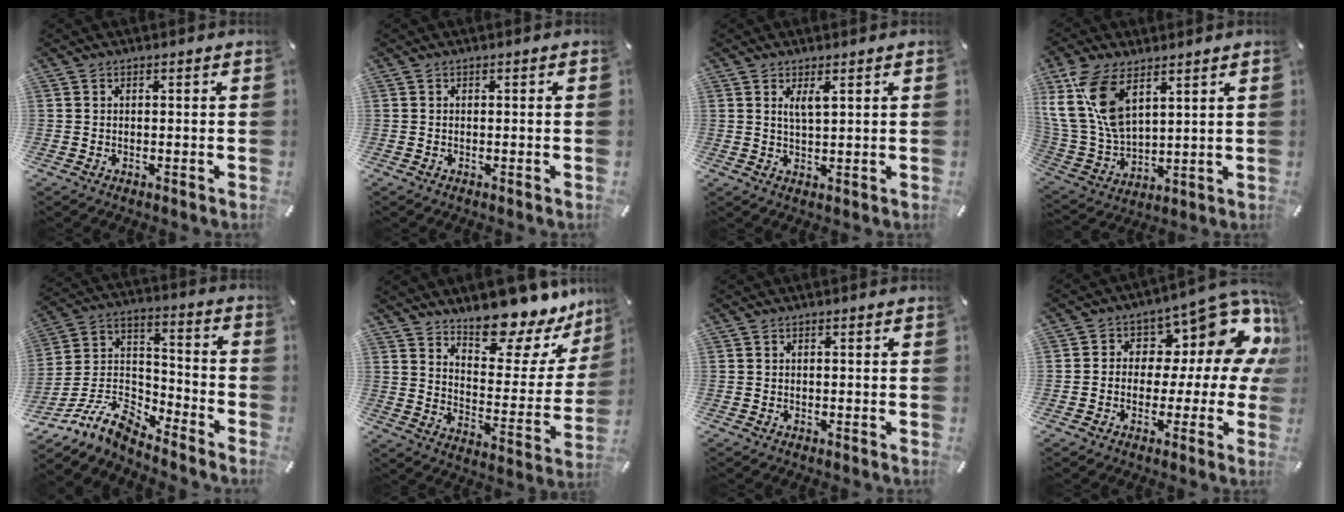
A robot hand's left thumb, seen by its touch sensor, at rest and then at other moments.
{"total": 0.0}
{"total": 2.8, "force": [1.7, 0.6, 2.2], "torque": [-0.040, -0.001, 0.027]}
{"total": 15.5, "force": [8.0, 8.5, 10.2], "torque": [-0.257, -0.034, 0.144]}
{"total": 12.0, "force": [-9.4, 4.8, 5.5], "torque": [-0.120, 0.029, -0.180]}
{"total": 15.7, "force": [14.1, 4.9, 5.0], "torque": [-0.064, -0.129, 0.236]}
{"total": 0.0}
{"total": 11.5, "force": [5.8, 6.7, 7.3], "torque": [-0.099, -0.058, 0.096]}